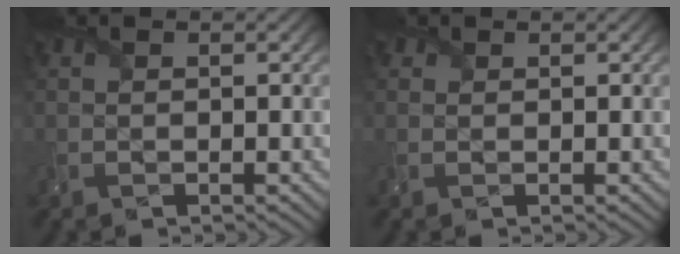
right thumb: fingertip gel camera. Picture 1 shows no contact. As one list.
[{"total": 0.9, "force": [0.7, 0.6, 0.1], "torque": [-0.002, -0.002, 0.008]}]